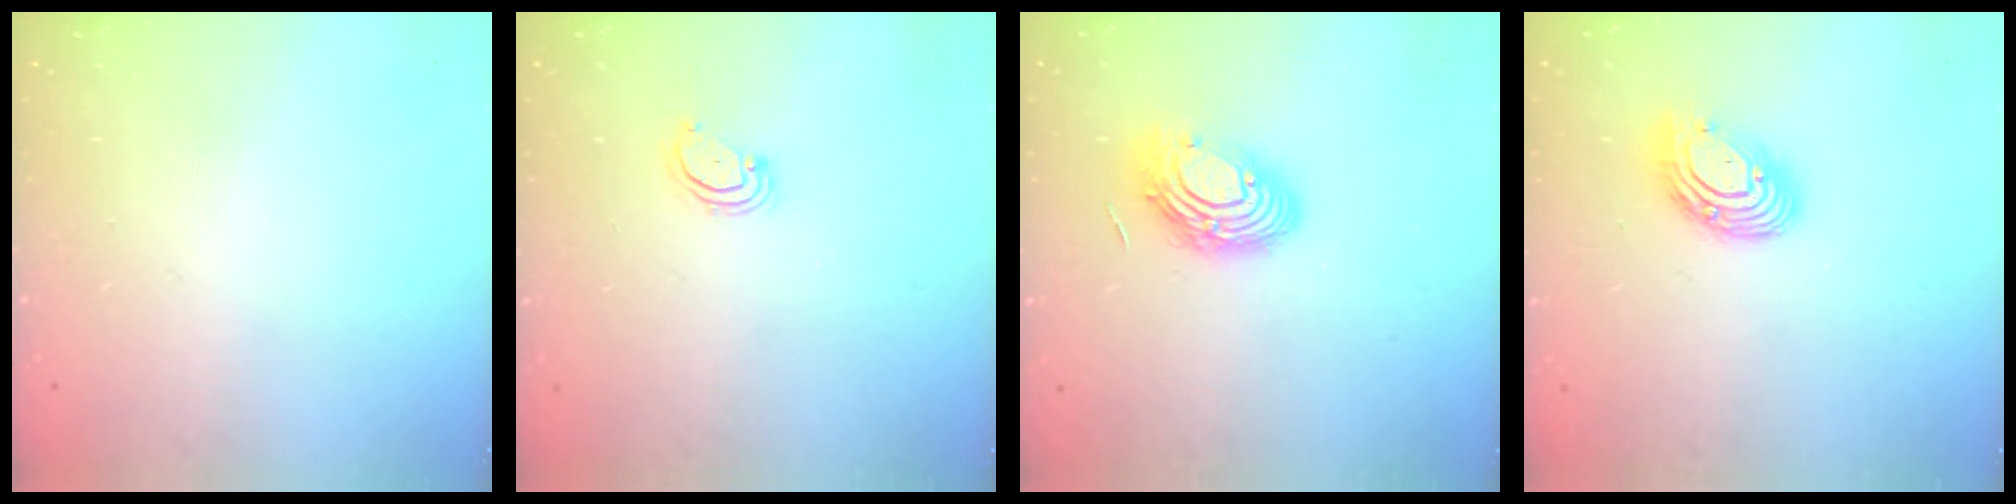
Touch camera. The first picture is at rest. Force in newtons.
{"total": 2.5, "press": 2.5, "slide": 0.3}
{"total": 12.0, "press": 12.0, "slide": 1.1}
{"total": 11.1, "press": 11.0, "slide": 1.1}